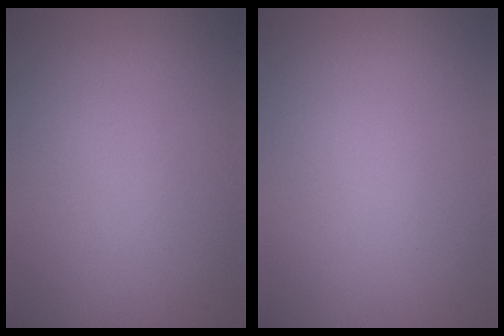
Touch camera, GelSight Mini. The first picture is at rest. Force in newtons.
{"total": 0.0}